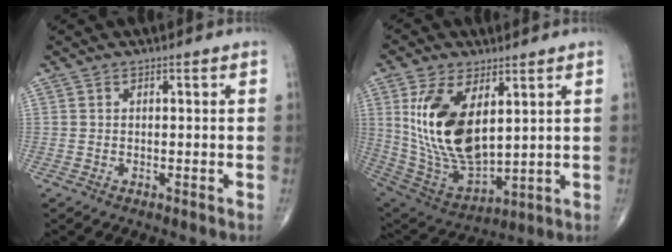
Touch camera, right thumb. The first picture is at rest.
{"total": 18.5, "force": [4.8, 9.5, 15.1], "torque": [-0.281, -0.025, 0.111]}